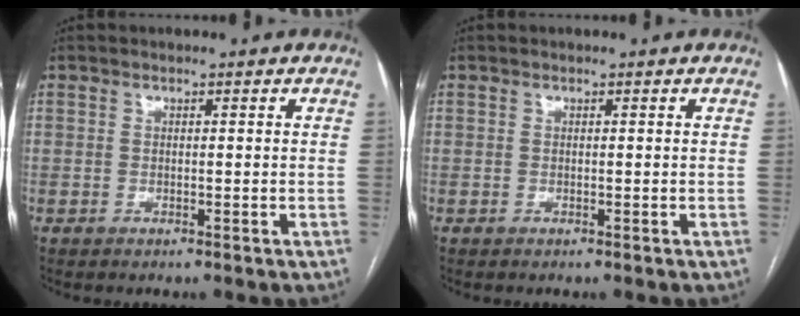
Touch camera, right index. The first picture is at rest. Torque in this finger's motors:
{"motor_torque": [0.18, 0.18, -0.02, 0.00]}